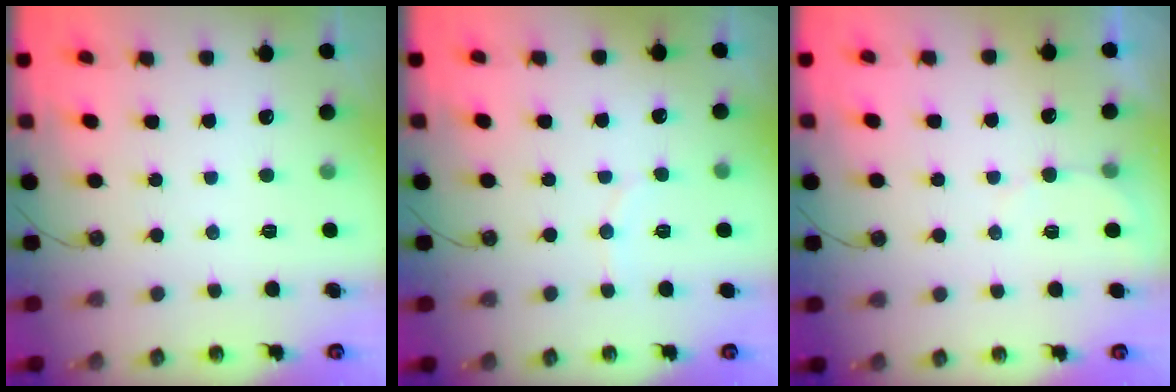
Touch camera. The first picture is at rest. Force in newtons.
{"total": 4.9, "press": 4.7, "slide": 1.4}
{"total": 2.8, "press": 2.8, "slide": 0.2}